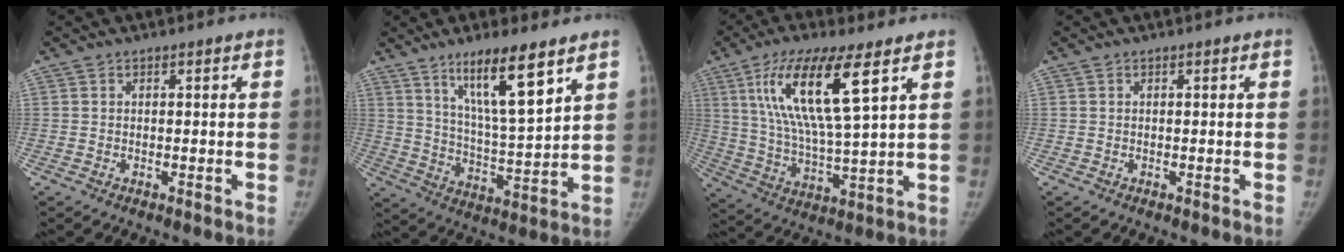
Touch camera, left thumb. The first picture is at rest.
{"total": 13.9, "force": [8.3, 2.4, 10.9], "torque": [-0.180, -0.053, 0.153]}
{"total": 16.4, "force": [7.2, 3.4, 14.3], "torque": [-0.284, -0.029, 0.136]}
{"total": 0.0}